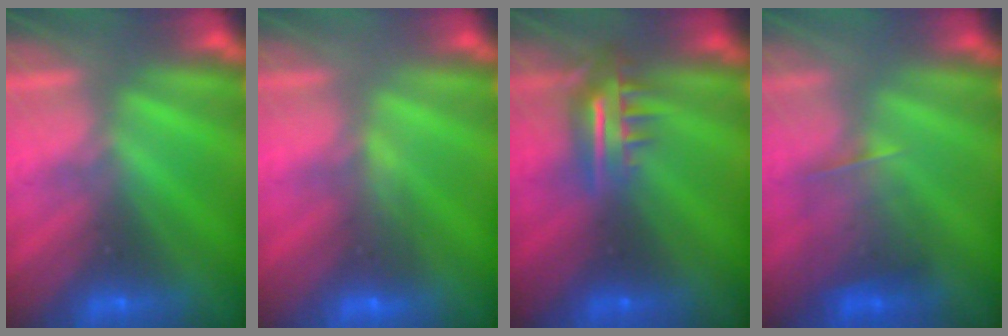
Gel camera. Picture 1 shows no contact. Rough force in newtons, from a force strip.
{"total": 4.9}
{"total": 8.1}
{"total": 2.3}